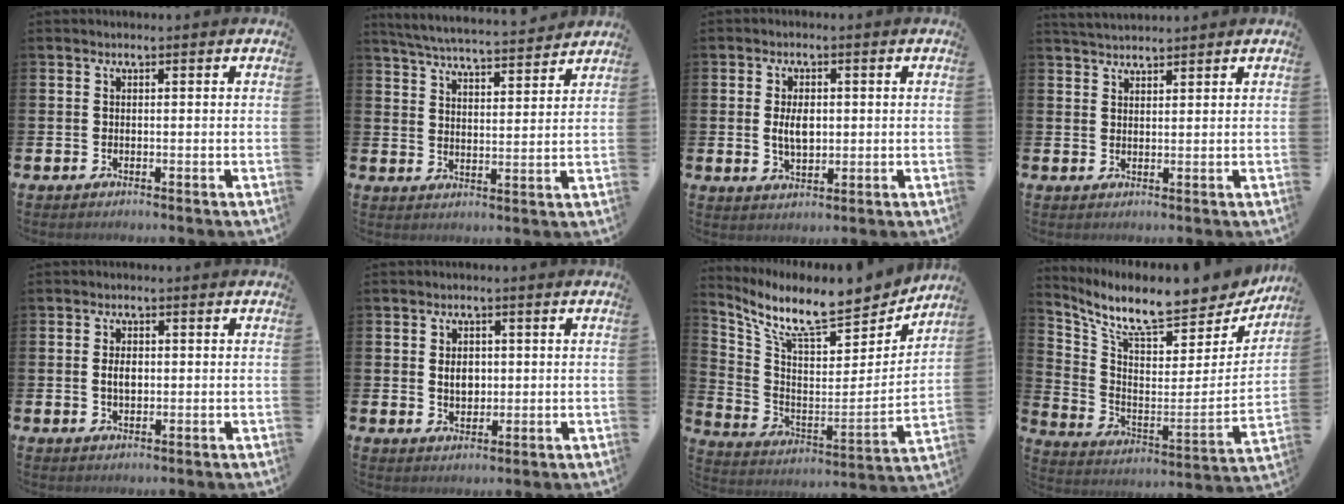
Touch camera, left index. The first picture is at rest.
{"total": 5.7, "force": [5.6, 0.3, 1.2], "torque": [-0.048, -0.038, 0.098]}
{"total": 4.1, "force": [0.3, 2.4, 3.4], "torque": [-0.051, 0.002, 0.000]}
{"total": 3.0, "force": [2.9, 0.4, 0.4], "torque": [-0.012, -0.008, 0.054]}
{"total": 2.6, "force": [0.1, 1.6, 2.0], "torque": [-0.024, 0.002, -0.003]}
{"total": 3.2, "force": [0.5, 2.3, 2.2], "torque": [-0.030, 0.004, 0.003]}
{"total": 11.0, "force": [9.5, 2.5, 5.0], "torque": [-0.128, -0.071, 0.157]}
{"total": 9.8, "force": [8.3, 2.3, 4.5], "torque": [-0.116, -0.070, 0.135]}